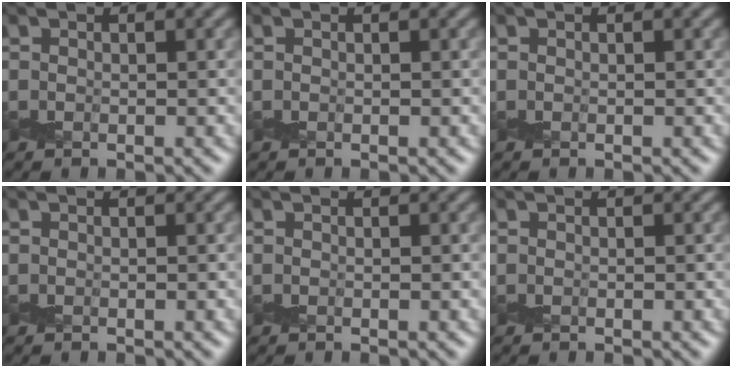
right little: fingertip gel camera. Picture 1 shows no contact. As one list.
[{"total": 0.0}, {"total": 0.0}, {"total": 0.0}, {"total": 0.0}, {"total": 0.0}]